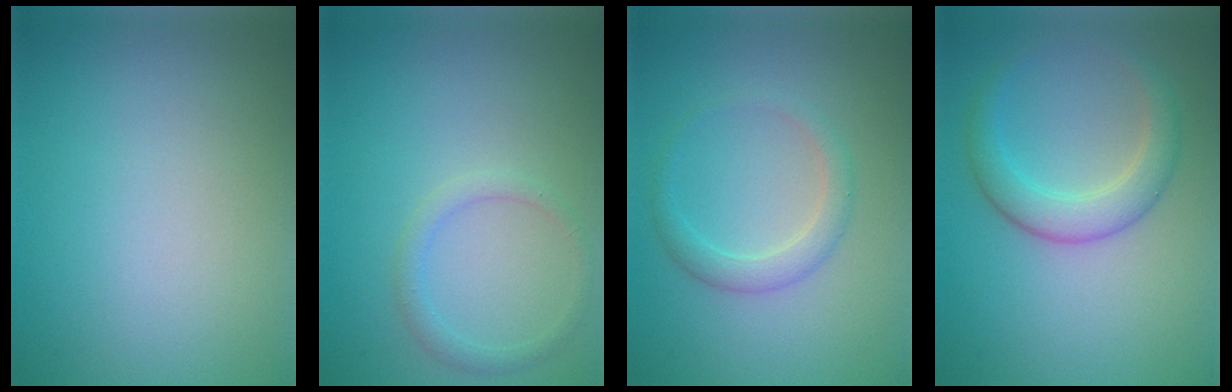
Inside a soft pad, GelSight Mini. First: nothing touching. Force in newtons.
{"total": 1.5, "press": 1.5, "slide": 0.1}
{"total": 2.2, "press": 2.2, "slide": 0.2}
{"total": 3.5, "press": 3.5, "slide": 0.1}